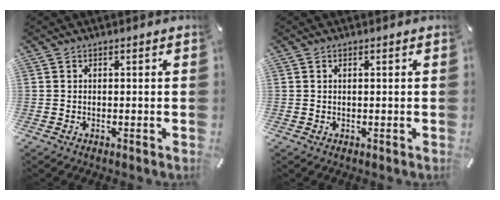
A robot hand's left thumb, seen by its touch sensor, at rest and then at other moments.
{"total": 0.7, "force": [0.2, 0.1, 0.7], "torque": [-0.013, 0.000, 0.003]}